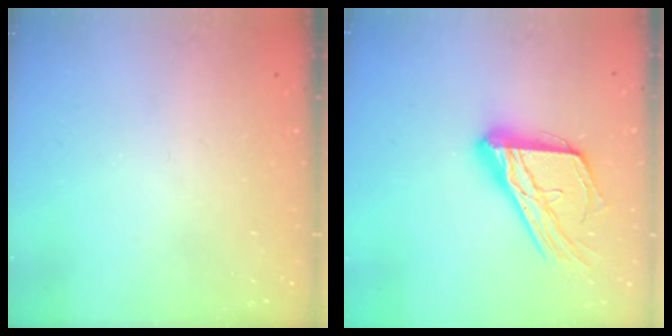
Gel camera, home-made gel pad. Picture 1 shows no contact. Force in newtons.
{"total": 18.3, "press": 18.2, "slide": 1.6}